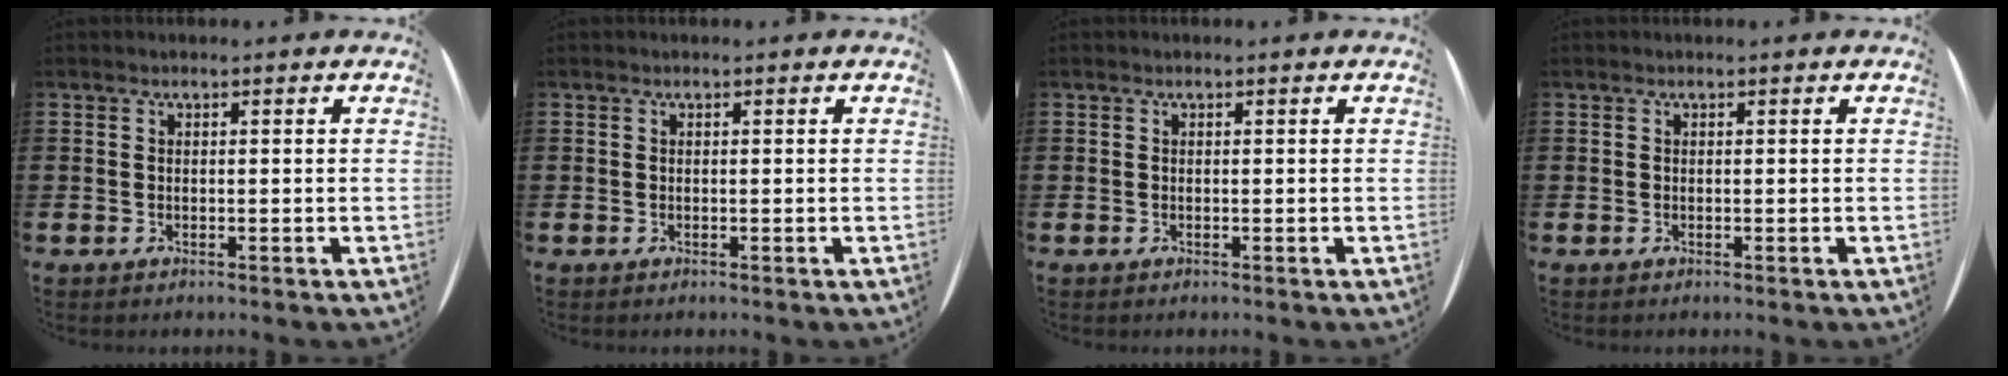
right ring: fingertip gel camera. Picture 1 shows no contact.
{"total": 0.0}
{"total": 0.0}
{"total": 0.0}